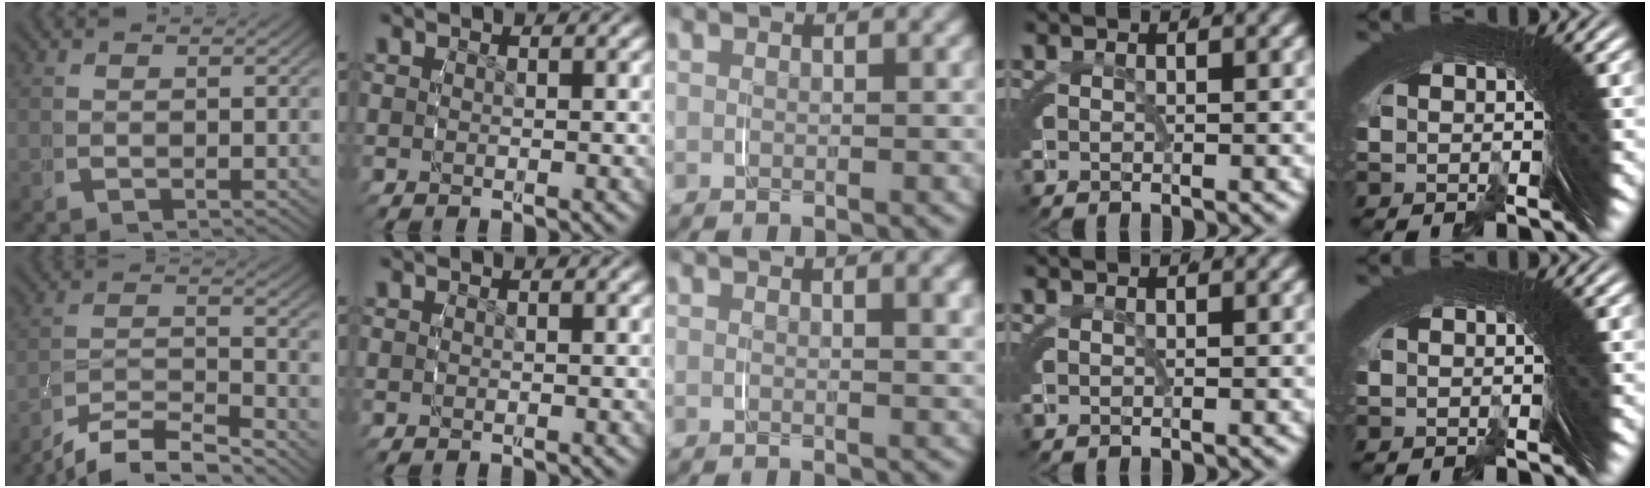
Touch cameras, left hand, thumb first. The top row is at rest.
{"thumb": {"total": 6.3, "force": [-4.1, 3.4, 3.3], "torque": [-0.055, -0.019, -0.070]}, "middle": {"total": 0.9, "force": [0.7, -0.4, 0.5], "torque": [-0.002, 0.006, 0.011]}}